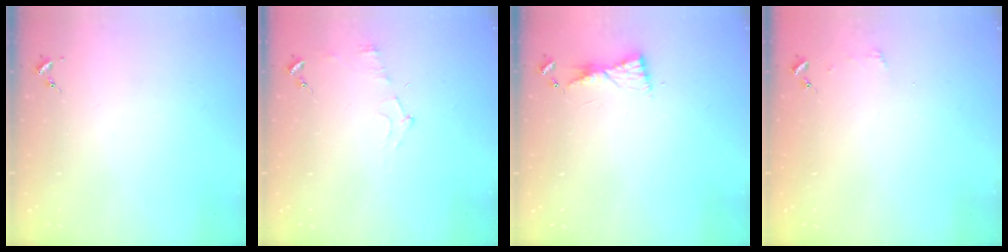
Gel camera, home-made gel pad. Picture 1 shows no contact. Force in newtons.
{"total": 6.8, "press": 6.7, "slide": 0.7}
{"total": 5.6, "press": 5.6, "slide": 0.8}
{"total": 2.4, "press": 2.4, "slide": 0.2}